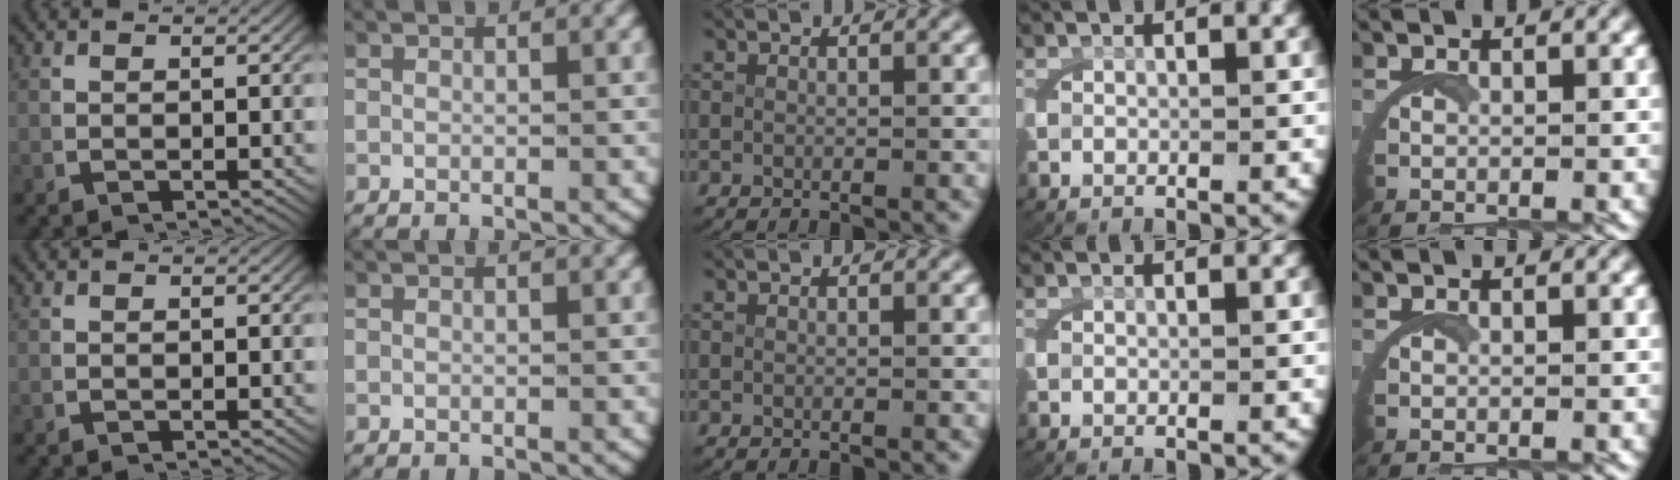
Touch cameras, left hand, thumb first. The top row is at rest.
{}